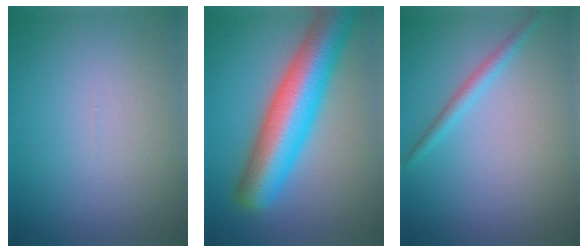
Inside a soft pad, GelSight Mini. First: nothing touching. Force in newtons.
{"total": 10.2, "press": 10.2, "slide": 0.4}
{"total": 1.8, "press": 1.7, "slide": 0.1}